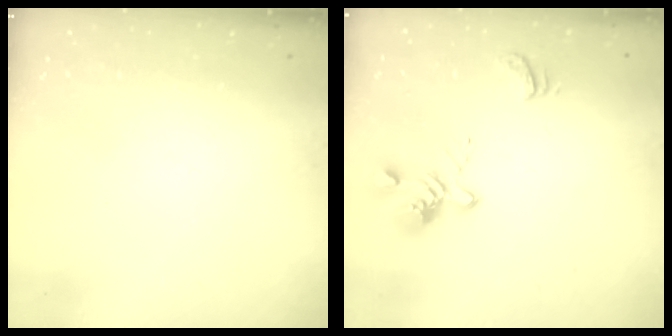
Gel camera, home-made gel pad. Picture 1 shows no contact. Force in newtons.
{"total": 4.0, "press": 3.7, "slide": 1.6}